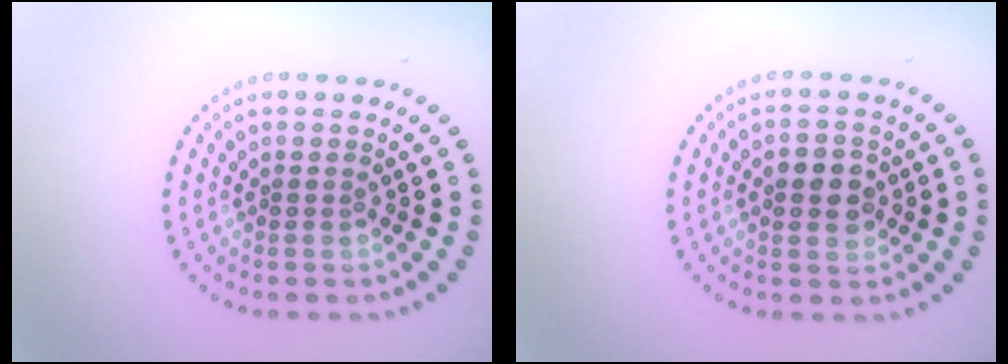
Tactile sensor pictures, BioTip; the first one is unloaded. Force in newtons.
{"total": 3.1, "press": 3.1, "slide": 0.2}